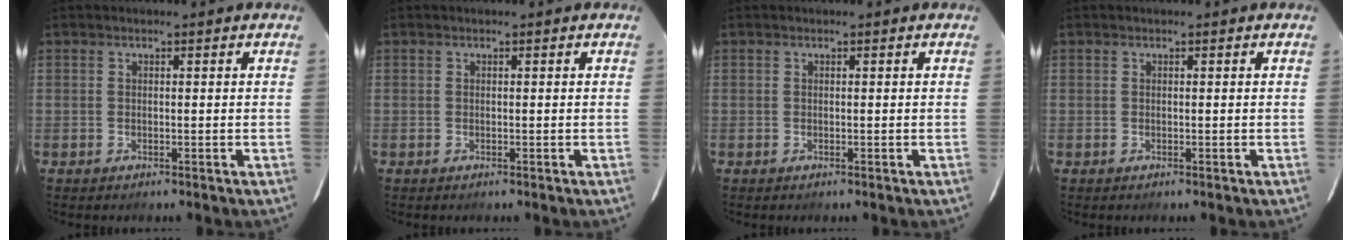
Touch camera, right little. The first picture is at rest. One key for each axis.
{"total": 0.0}
{"total": 0.0}
{"total": 0.0}